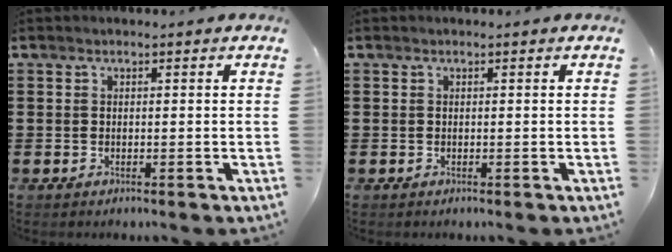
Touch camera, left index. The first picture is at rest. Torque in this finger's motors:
{"motor_torque": [0.00, 0.00, 0.00, 0.00]}